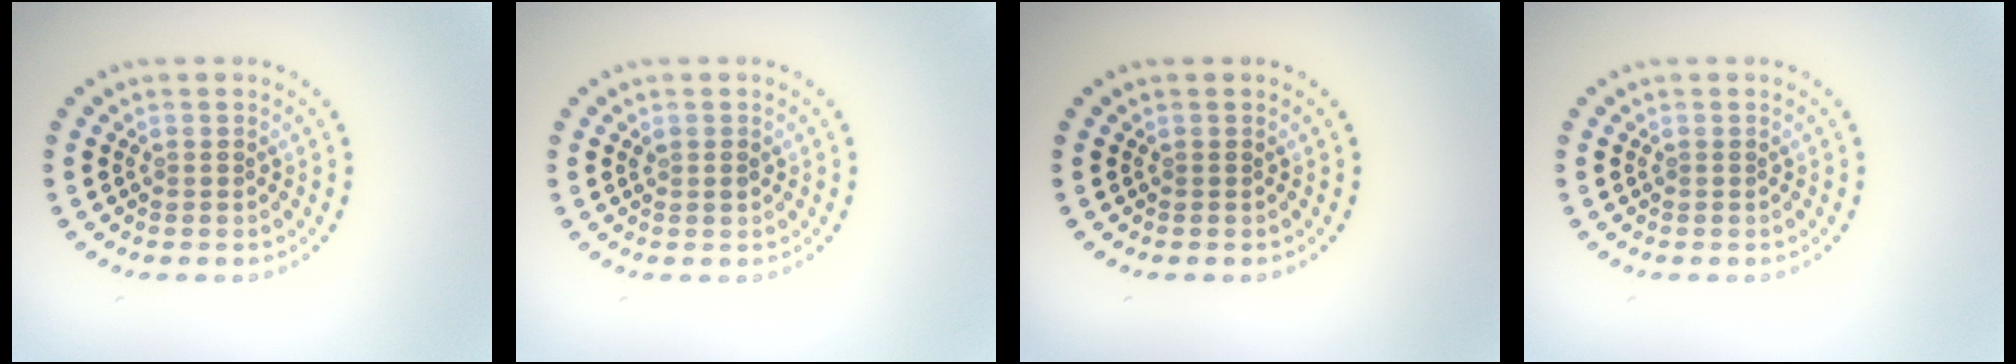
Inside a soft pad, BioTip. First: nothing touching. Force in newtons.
{"total": 0.7, "press": 0.6, "slide": 0.2}
{"total": 0.0}
{"total": 0.0}